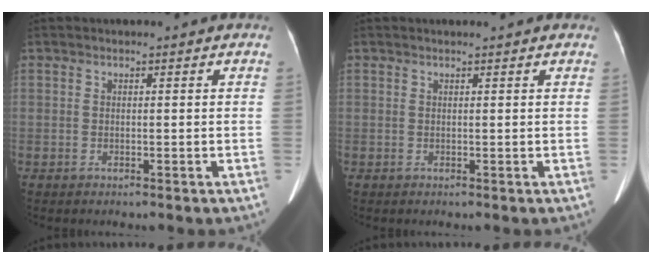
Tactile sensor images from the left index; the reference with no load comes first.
{"total": 2.0, "force": [1.8, 0.1, 0.8], "torque": [-0.011, 0.015, 0.020]}